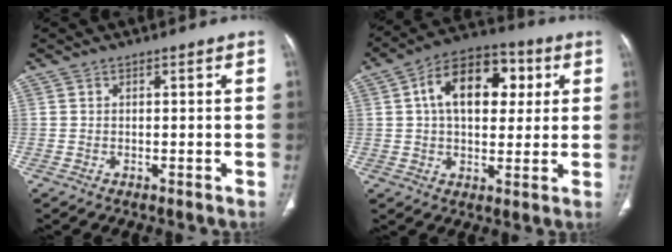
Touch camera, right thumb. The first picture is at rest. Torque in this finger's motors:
{"motor_torque": [0.21, 0.59, 0.41, 0.07, 0.33]}